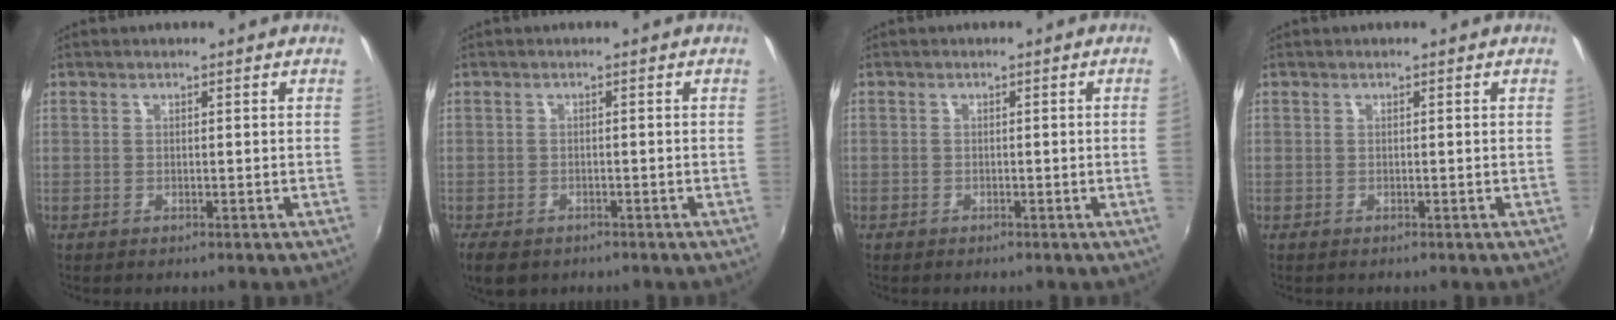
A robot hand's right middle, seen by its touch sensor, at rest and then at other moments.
{"total": 5.7, "force": [-3.8, 3.2, 2.8], "torque": [-0.071, -0.022, -0.063]}
{"total": 0.6, "force": [-0.4, -0.1, 0.4], "torque": [-0.014, 0.000, -0.011]}
{"total": 0.0}